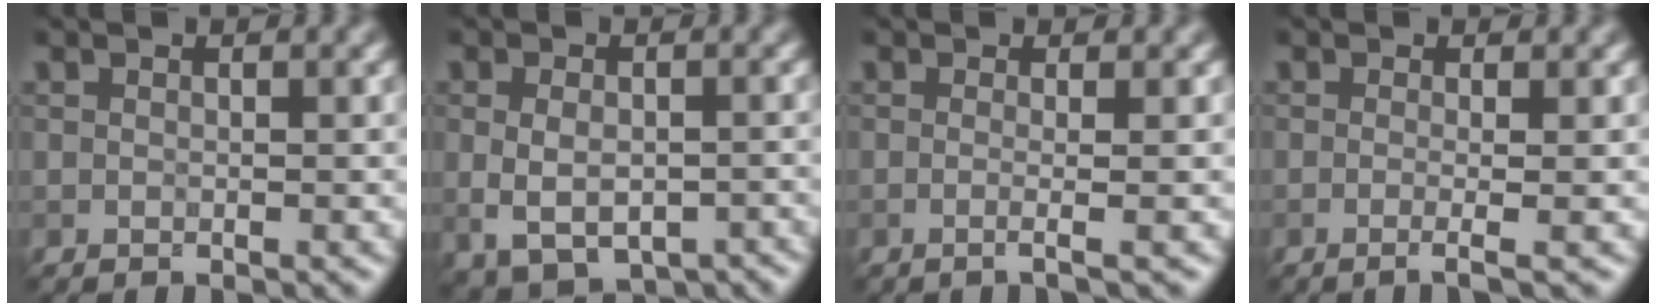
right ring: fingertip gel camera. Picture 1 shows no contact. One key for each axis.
{"total": 6.0, "fx": -1.7, "fy": 3.9, "fz": 4.2, "tx": -0.073, "ty": -0.019, "tz": -0.014}
{"total": 2.6, "fx": 0.2, "fy": 1.2, "fz": 2.3, "tx": -0.017, "ty": -0.003, "tz": -0.026}
{"total": 2.8, "fx": 0.0, "fy": 1.2, "fz": 2.5, "tx": -0.021, "ty": 0.001, "tz": -0.020}